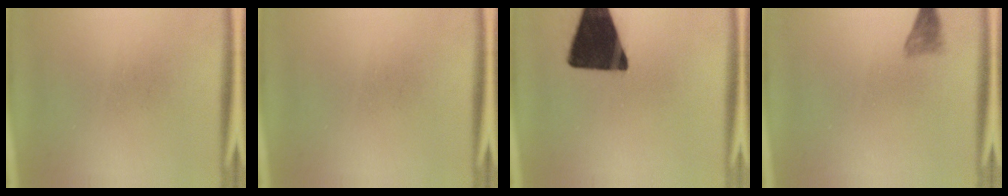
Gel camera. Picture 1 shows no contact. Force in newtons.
{"total": 0.0}
{"total": 18.2}
{"total": 1.9}